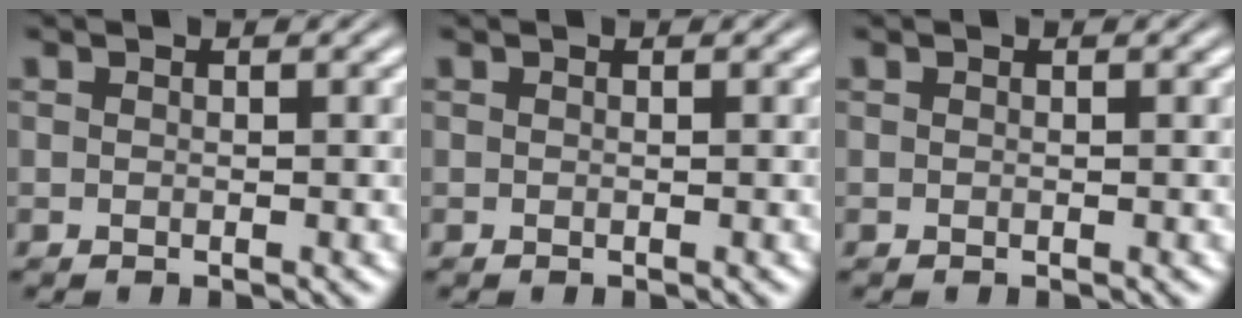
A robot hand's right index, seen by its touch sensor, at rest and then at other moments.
{"total": 0.0}
{"total": 0.0}